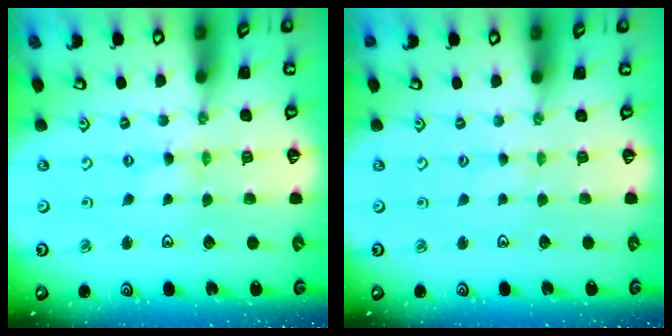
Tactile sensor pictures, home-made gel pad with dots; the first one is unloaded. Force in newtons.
{"total": 0.9, "press": 0.9, "slide": 0.2}